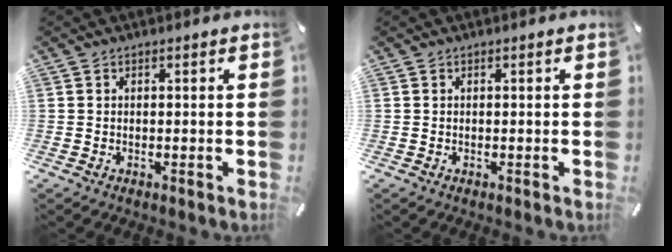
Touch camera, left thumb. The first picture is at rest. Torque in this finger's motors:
{"motor_torque": [0.00, 0.00, -0.01, 0.01, 0.00]}